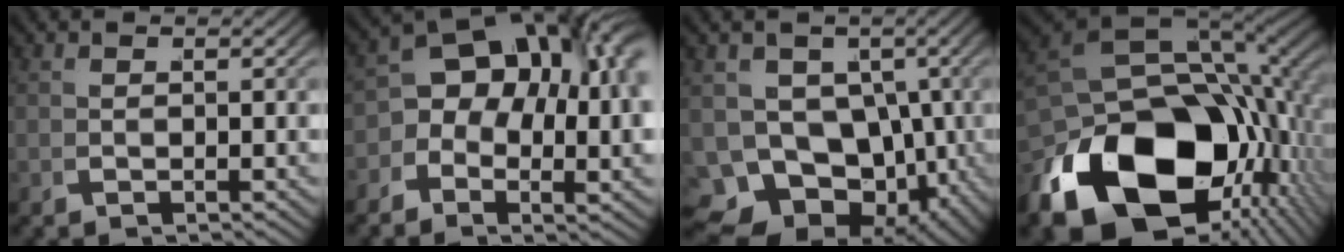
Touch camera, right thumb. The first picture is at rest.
{"total": 11.9, "force": [1.1, 7.6, 9.1], "torque": [-0.122, 0.013, 0.000]}
{"total": 15.3, "force": [-4.3, 12.1, 8.3], "torque": [-0.179, -0.081, -0.057]}
{"total": 22.3, "force": [-5.0, 13.4, 17.1], "torque": [-0.305, -0.055, -0.056]}